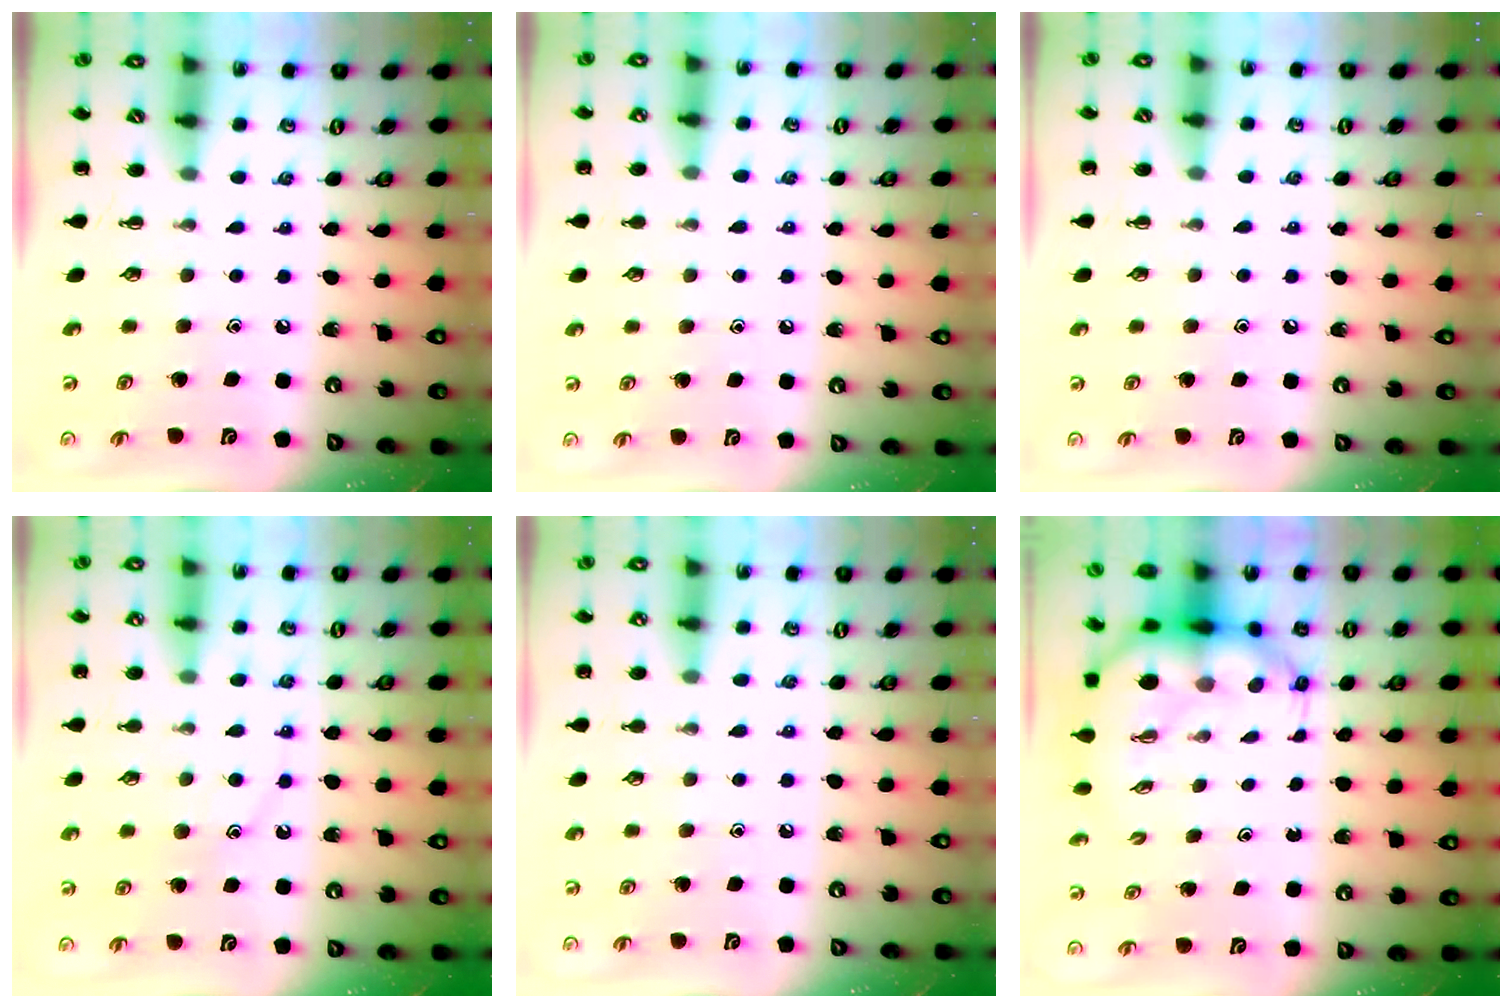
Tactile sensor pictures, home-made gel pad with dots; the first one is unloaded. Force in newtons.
{"total": 6.6, "press": 6.2, "slide": 2.2}
{"total": 3.3, "press": 3.1, "slide": 1.1}
{"total": 9.7, "press": 9.7, "slide": 0.9}
{"total": 6.6, "press": 6.2, "slide": 2.2}
{"total": 7.0, "press": 6.7, "slide": 2.0}